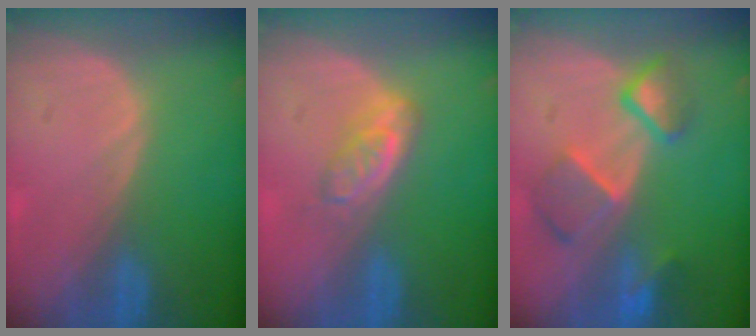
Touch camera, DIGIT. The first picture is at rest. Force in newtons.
{"total": 3.9, "press": 3.8, "slide": 0.8}
{"total": 7.5, "press": 6.7, "slide": 3.5}